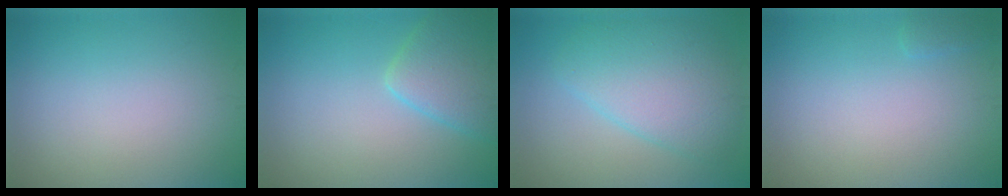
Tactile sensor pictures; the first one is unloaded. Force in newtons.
{"total": 4.2, "press": 4.2, "slide": 0.3}
{"total": 5.8, "press": 5.8, "slide": 0.1}
{"total": 0.7, "press": 0.7, "slide": 0.0}